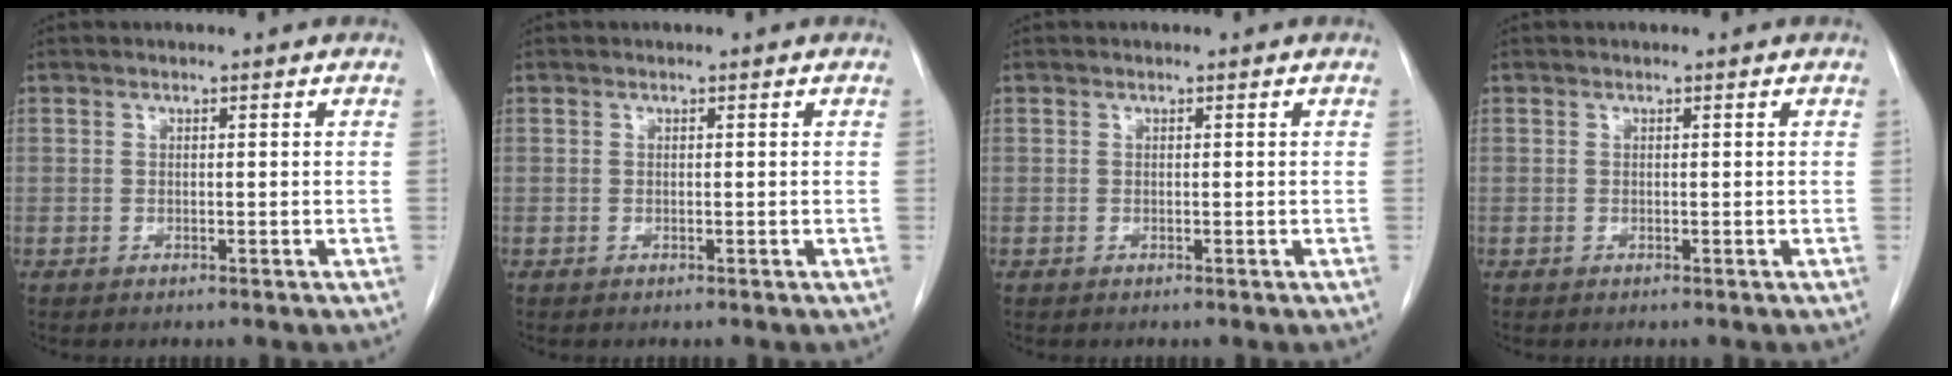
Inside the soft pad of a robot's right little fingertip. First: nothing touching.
{"total": 0.0}
{"total": 0.0}
{"total": 0.0}